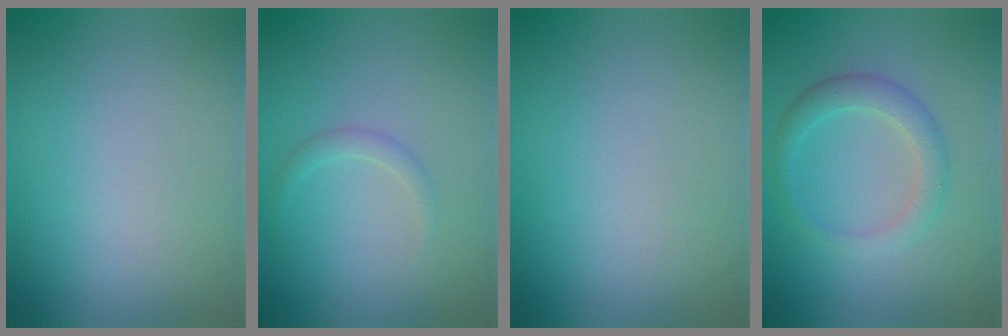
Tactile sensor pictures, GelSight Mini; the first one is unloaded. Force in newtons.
{"total": 1.0, "press": 1.0, "slide": 0.0}
{"total": 0.0}
{"total": 2.7, "press": 2.7, "slide": 0.2}